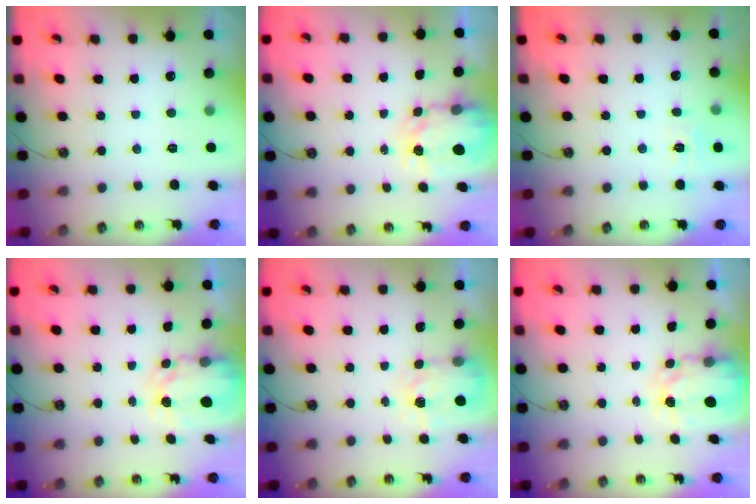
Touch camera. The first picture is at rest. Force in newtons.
{"total": 4.0, "press": 4.0, "slide": 0.2}
{"total": 6.4, "press": 6.4, "slide": 0.7}
{"total": 3.8, "press": 3.8, "slide": 0.1}
{"total": 3.8, "press": 3.8, "slide": 0.6}
{"total": 3.8, "press": 3.8, "slide": 0.1}